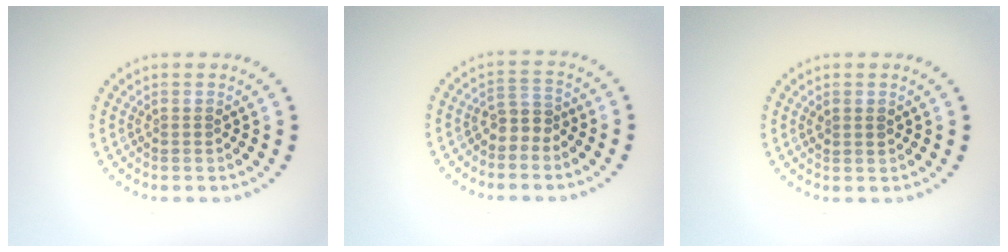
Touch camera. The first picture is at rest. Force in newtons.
{"total": 2.0, "press": 1.7, "slide": 1.1}
{"total": 0.9, "press": 0.9, "slide": 0.3}